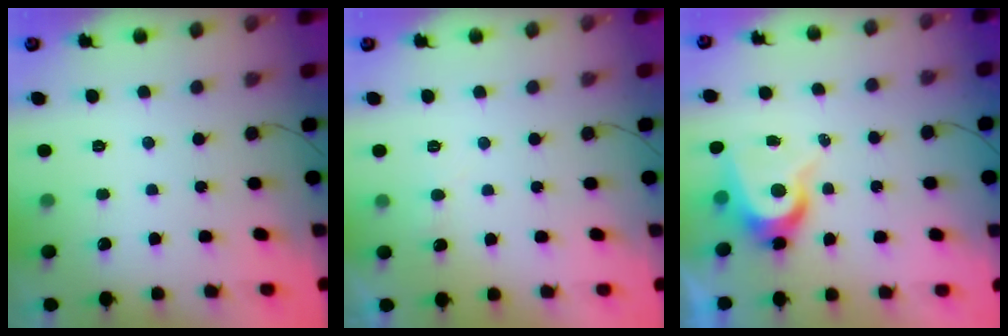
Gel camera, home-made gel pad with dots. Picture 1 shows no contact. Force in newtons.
{"total": 3.5, "press": 3.5, "slide": 0.4}
{"total": 7.8, "press": 7.8, "slide": 0.3}